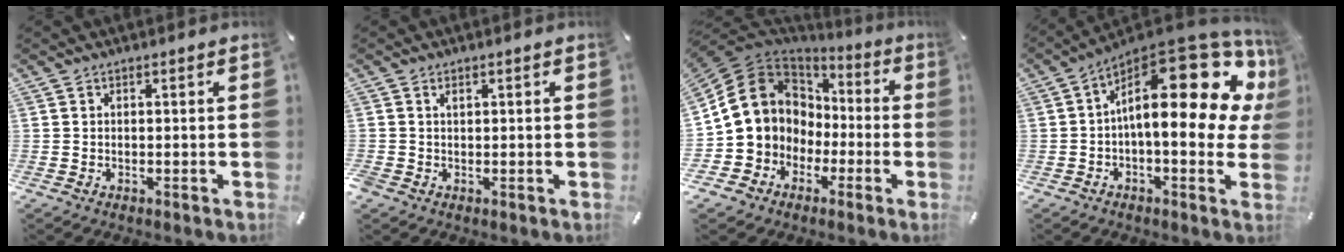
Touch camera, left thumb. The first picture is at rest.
{"total": 1.2, "force": [0.2, 1.1, 0.4], "torque": [-0.010, 0.005, 0.001]}
{"total": 11.1, "force": [1.2, 10.9, 1.9], "torque": [-0.058, -0.020, 0.033]}
{"total": 23.9, "force": [6.5, 9.8, 20.8], "torque": [-0.321, -0.065, 0.108]}